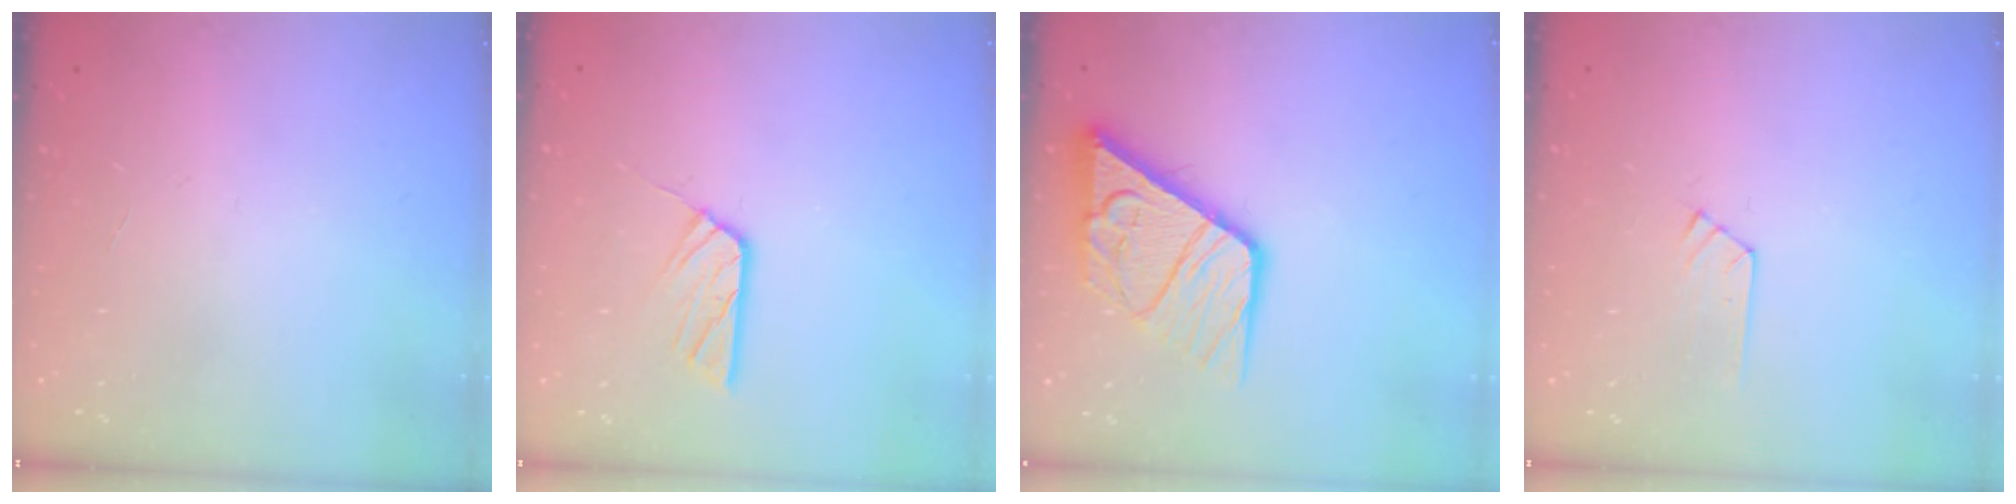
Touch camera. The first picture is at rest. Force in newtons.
{"total": 5.8, "press": 5.8, "slide": 0.3}
{"total": 14.2, "press": 14.1, "slide": 1.7}
{"total": 5.1, "press": 5.1, "slide": 0.6}